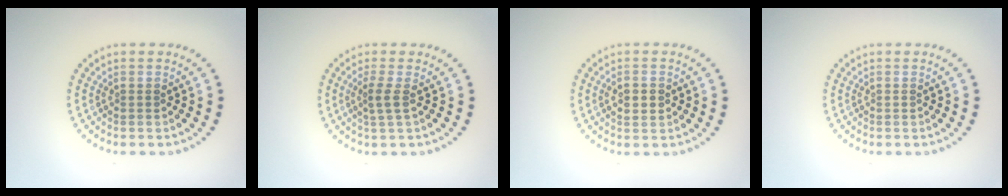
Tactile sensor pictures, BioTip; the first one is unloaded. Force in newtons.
{"total": 1.6, "press": 1.2, "slide": 1.0}
{"total": 2.6, "press": 2.6, "slide": 0.1}
{"total": 0.0}